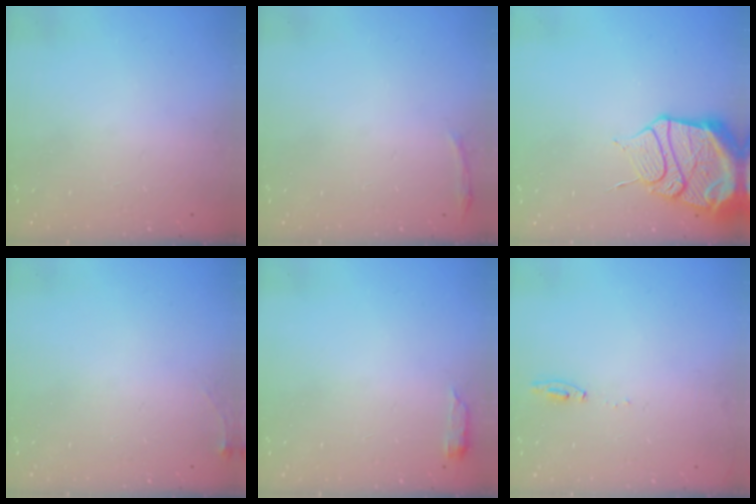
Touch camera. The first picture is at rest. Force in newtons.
{"total": 3.0, "press": 1.9, "slide": 2.3}
{"total": 17.2, "press": 17.1, "slide": 1.7}
{"total": 4.0, "press": 3.9, "slide": 0.6}
{"total": 2.6, "press": 2.6, "slide": 0.5}
{"total": 4.6, "press": 4.6, "slide": 0.5}